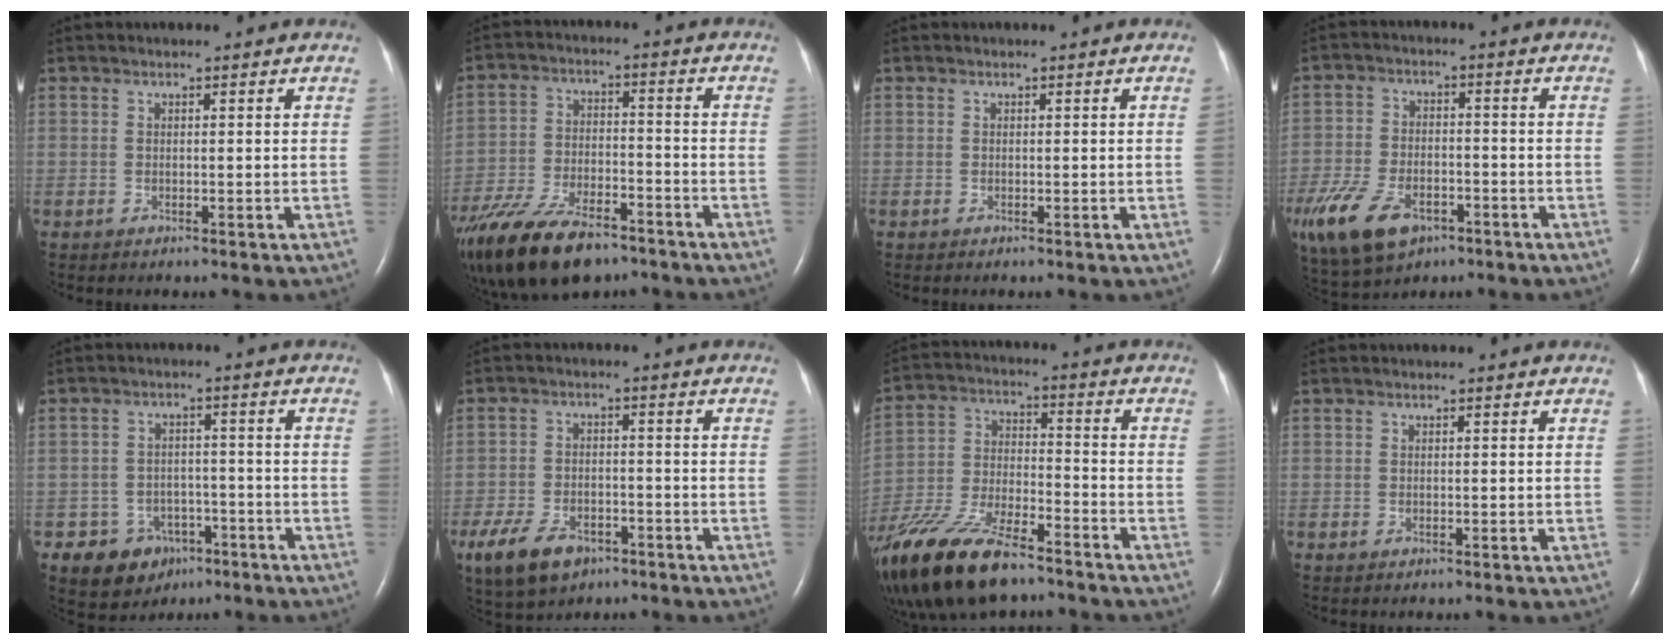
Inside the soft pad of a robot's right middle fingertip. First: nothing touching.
{"total": 18.7, "force": [-13.6, 7.2, 10.6], "torque": [-0.238, -0.024, -0.235]}
{"total": 0.0}
{"total": 17.1, "force": [-9.4, 9.8, 10.5], "torque": [-0.274, -0.017, -0.159]}
{"total": 7.0, "force": [-3.9, 5.6, 1.7], "torque": [-0.029, 0.010, -0.050]}
{"total": 10.8, "force": [-6.4, 6.4, 5.9], "torque": [-0.130, -0.005, -0.105]}
{"total": 21.6, "force": [-16.0, 6.1, 13.1], "torque": [-0.306, -0.042, -0.291]}
{"total": 0.0}